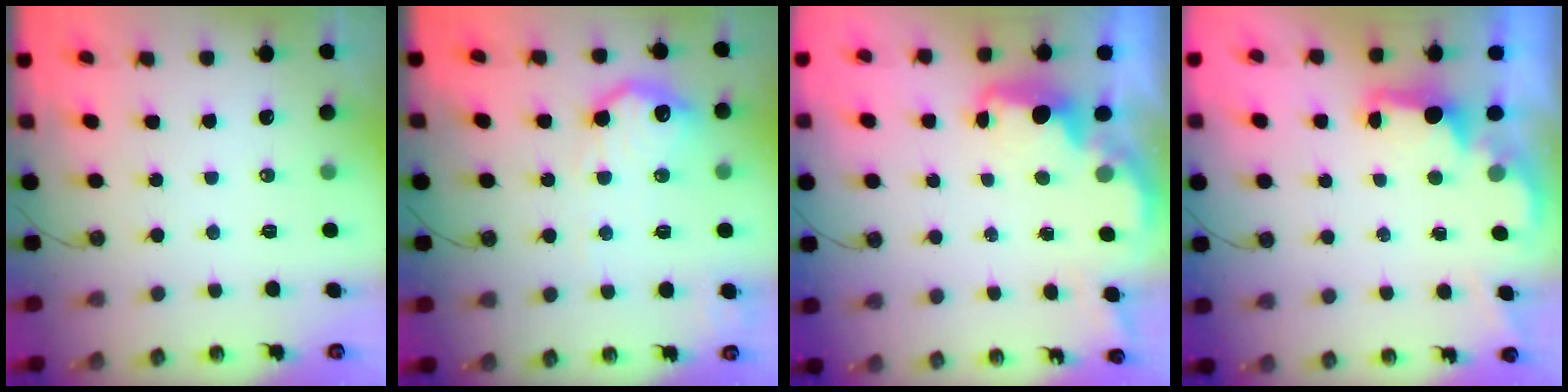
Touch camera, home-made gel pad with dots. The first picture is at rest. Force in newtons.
{"total": 14.7, "press": 14.7, "slide": 1.0}
{"total": 2.7, "press": 2.6, "slide": 0.5}
{"total": 2.0, "press": 1.9, "slide": 0.7}